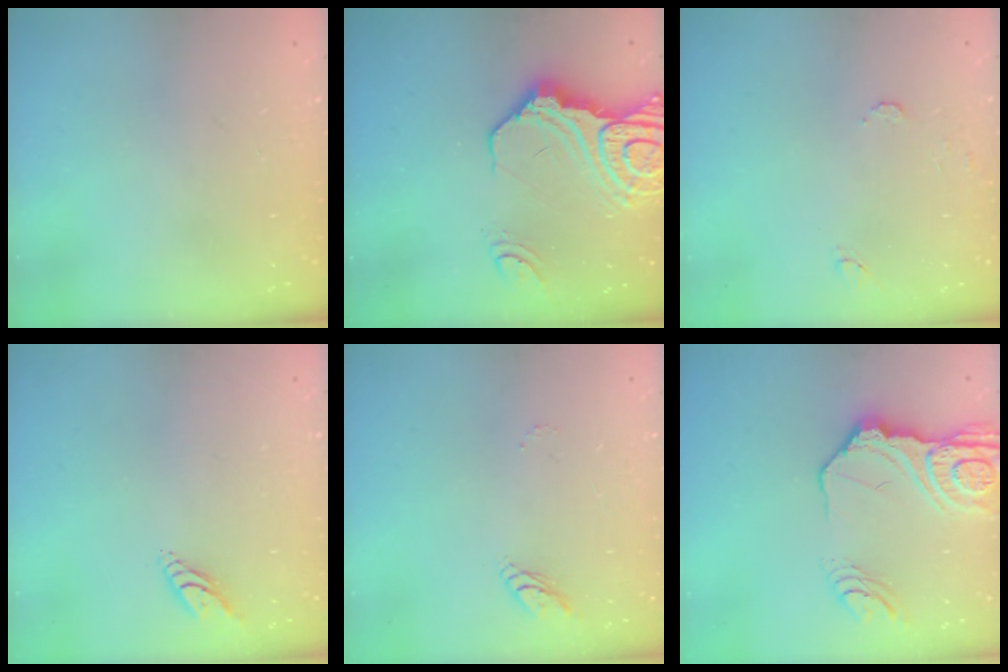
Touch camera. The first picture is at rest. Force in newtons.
{"total": 18.8, "press": 18.7, "slide": 2.5}
{"total": 6.1, "press": 6.1, "slide": 0.5}
{"total": 4.7, "press": 4.7, "slide": 0.6}
{"total": 4.6, "press": 4.6, "slide": 0.4}
{"total": 17.1, "press": 17.0, "slide": 2.0}